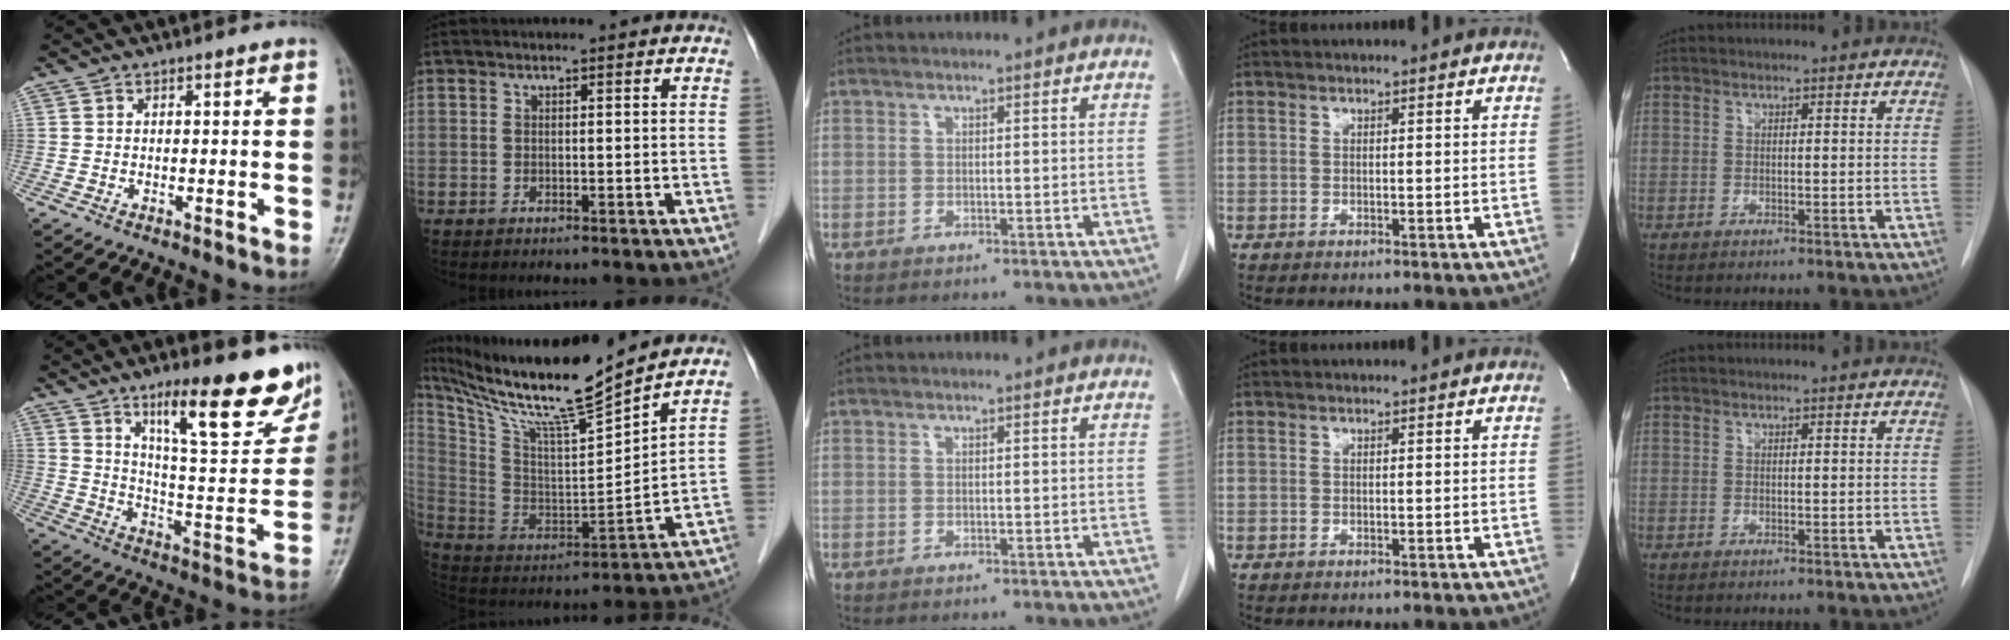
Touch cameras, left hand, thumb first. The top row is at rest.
{"thumb": {"total": 20.8, "force": [13.1, 5.3, 15.3], "torque": [-0.177, -0.073, 0.204]}, "index": {"total": 17.6, "force": [15.2, -0.6, 8.8], "torque": [-0.172, -0.017, 0.275]}}